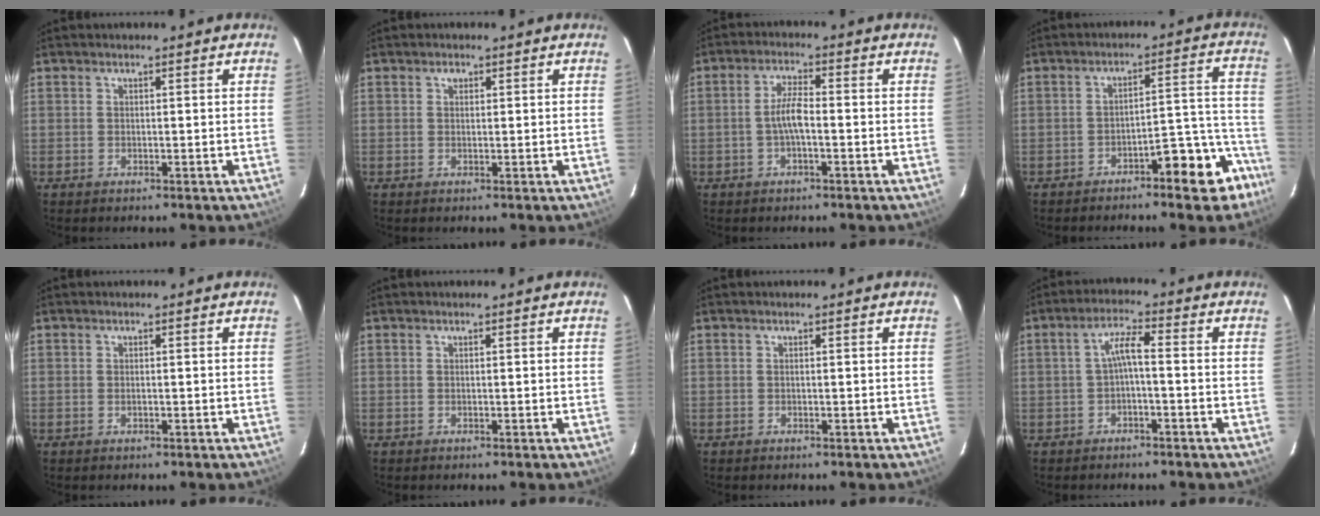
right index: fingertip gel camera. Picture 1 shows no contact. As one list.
[{"total": 0.9, "force": [0.4, 0.7, 0.4], "torque": [-0.006, 0.005, 0.007]}, {"total": 4.1, "force": [-1.2, 0.9, 3.8], "torque": [-0.079, 0.009, -0.023]}, {"total": 9.0, "force": [-7.1, 2.0, 5.1], "torque": [-0.058, 0.032, -0.088]}, {"total": 0.6, "force": [-0.3, 0.3, 0.4], "torque": [-0.007, 0.001, -0.005]}, {"total": 0.0}, {"total": 0.0}, {"total": 3.7, "force": [-1.0, 0.5, 3.5], "torque": [-0.074, 0.012, -0.019]}]